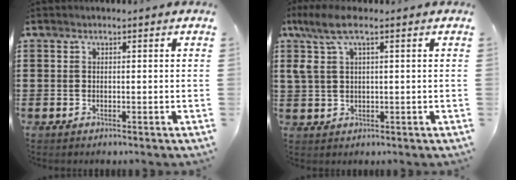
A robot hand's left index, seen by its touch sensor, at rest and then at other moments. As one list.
[{"total": 6.5, "force": [2.4, 2.1, 5.7], "torque": [-0.135, 0.001, 0.036]}]